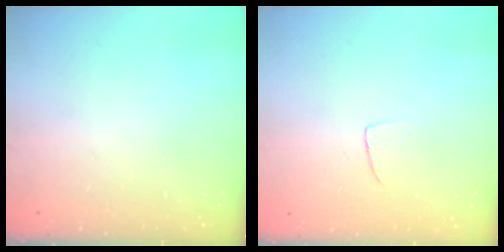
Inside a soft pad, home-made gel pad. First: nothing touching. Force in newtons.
{"total": 4.3, "press": 4.3, "slide": 0.3}